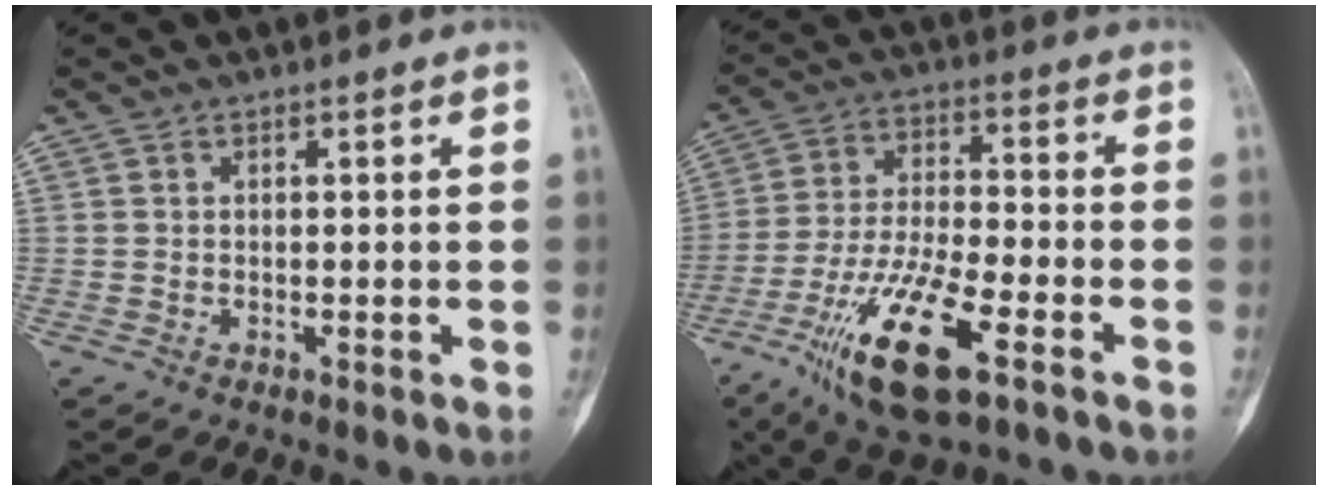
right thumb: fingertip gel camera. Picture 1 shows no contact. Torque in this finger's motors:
{"motor_torque": [0.54, 0.30, 1.71, -1.02, 0.44]}